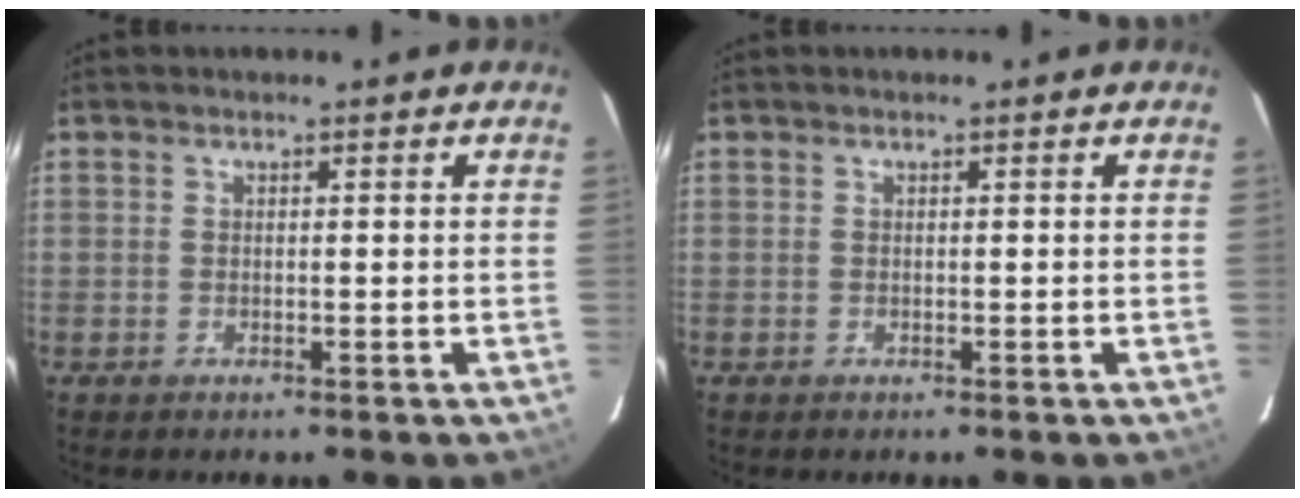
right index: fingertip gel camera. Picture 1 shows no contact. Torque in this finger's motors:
{"motor_torque": [0.00, 0.00, 0.00, 0.00]}